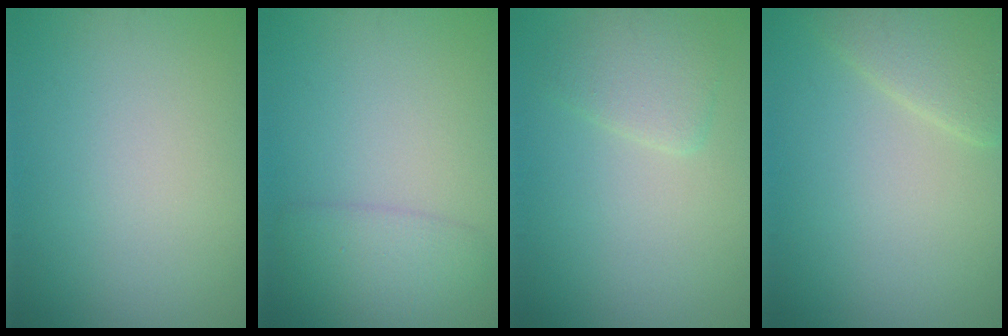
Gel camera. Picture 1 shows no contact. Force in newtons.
{"total": 2.7, "press": 2.7, "slide": 0.2}
{"total": 2.5, "press": 2.5, "slide": 0.2}
{"total": 3.1, "press": 3.1, "slide": 0.1}